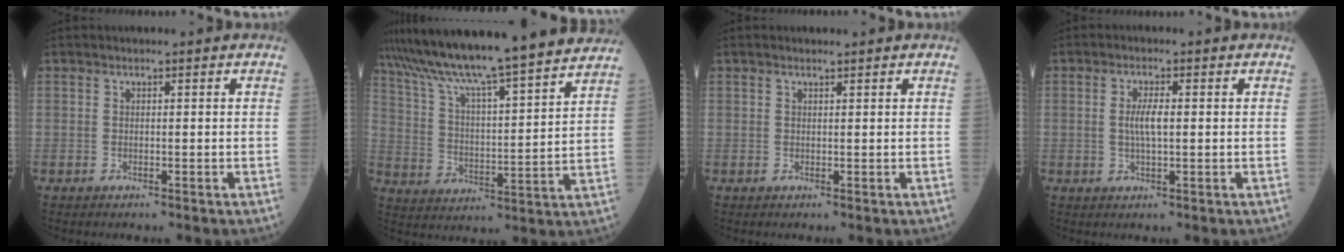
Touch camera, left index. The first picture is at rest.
{"total": 22.0, "force": [19.3, -0.1, 10.5], "torque": [-0.180, -0.006, 0.294]}
{"total": 0.6, "force": [0.5, 0.1, 0.2], "torque": [-0.012, 0.003, 0.010]}
{"total": 3.4, "force": [0.1, 0.7, 3.3], "torque": [-0.068, -0.002, 0.002]}